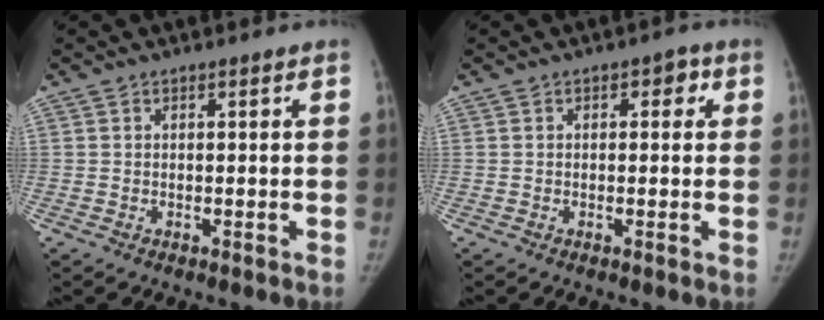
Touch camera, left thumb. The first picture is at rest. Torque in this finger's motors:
{"motor_torque": [-0.23, 0.13, 0.00, 0.40, -0.01]}